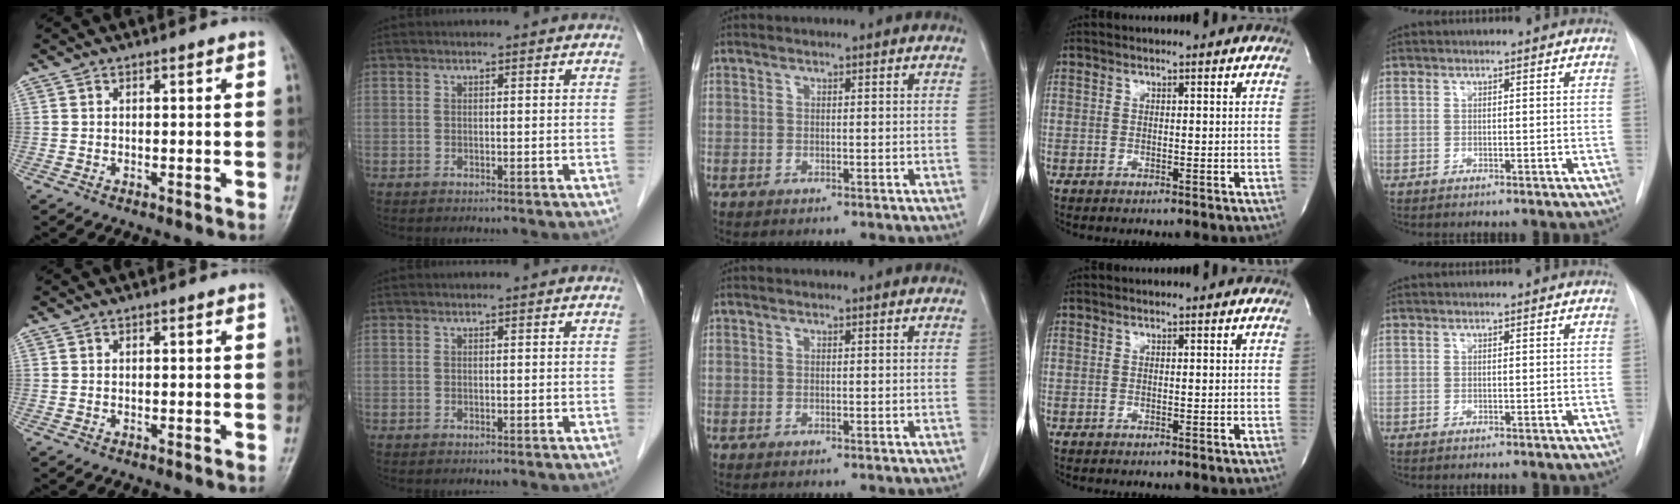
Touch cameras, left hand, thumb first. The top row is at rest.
{}